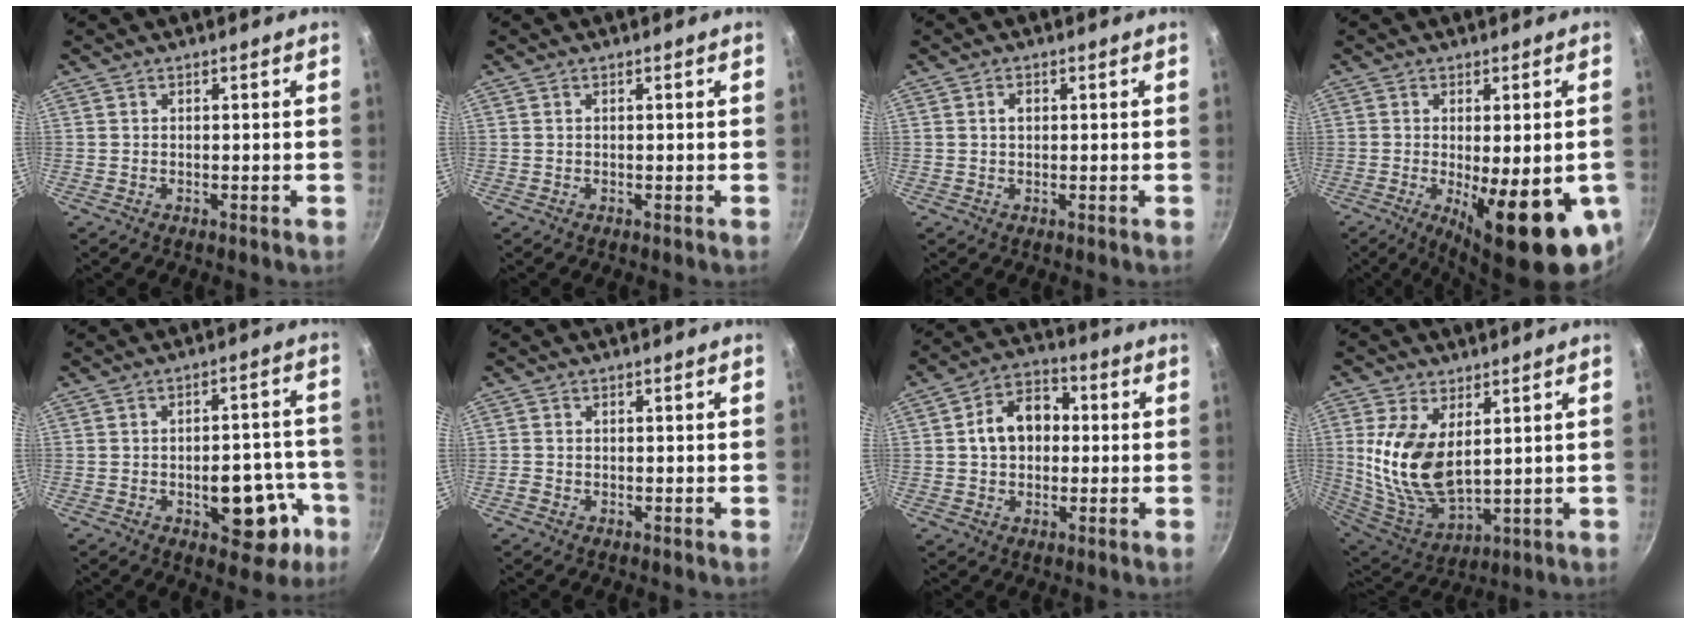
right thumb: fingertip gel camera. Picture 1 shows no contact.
{"total": 0.0}
{"total": 1.7, "force": [0.4, 1.2, 1.2], "torque": [-0.015, 0.006, 0.005]}
{"total": 18.1, "force": [-5.0, 5.6, 16.5], "torque": [-0.204, -0.018, -0.054]}
{"total": 12.9, "force": [-4.9, 6.9, 9.7], "torque": [-0.070, 0.038, -0.059]}
{"total": 1.0, "force": [-0.4, 0.9, 0.4], "torque": [-0.007, 0.002, -0.008]}
{"total": 10.5, "force": [0.9, 7.8, 7.0], "torque": [-0.081, 0.027, 0.000]}
{"total": 14.7, "force": [3.2, 8.0, 11.9], "torque": [-0.236, -0.034, 0.076]}